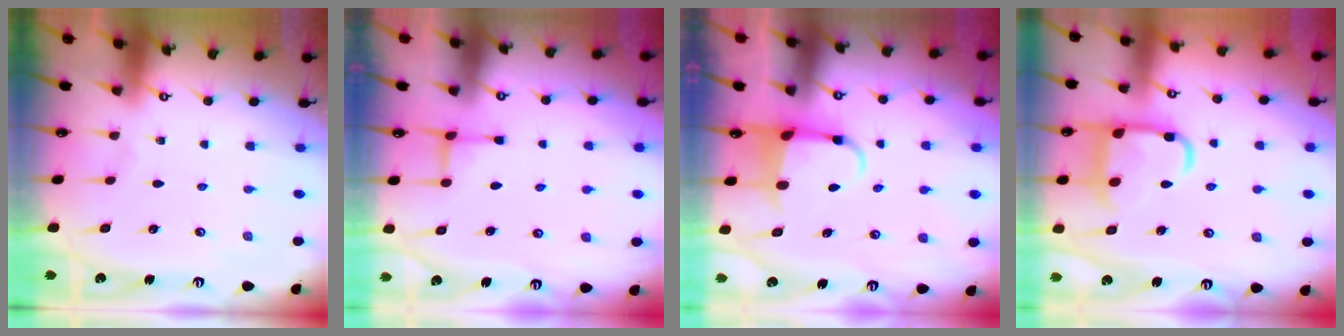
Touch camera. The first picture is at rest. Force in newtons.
{"total": 1.8, "press": 1.8, "slide": 0.4}
{"total": 3.9, "press": 3.8, "slide": 1.1}
{"total": 14.0, "press": 14.0, "slide": 1.0}